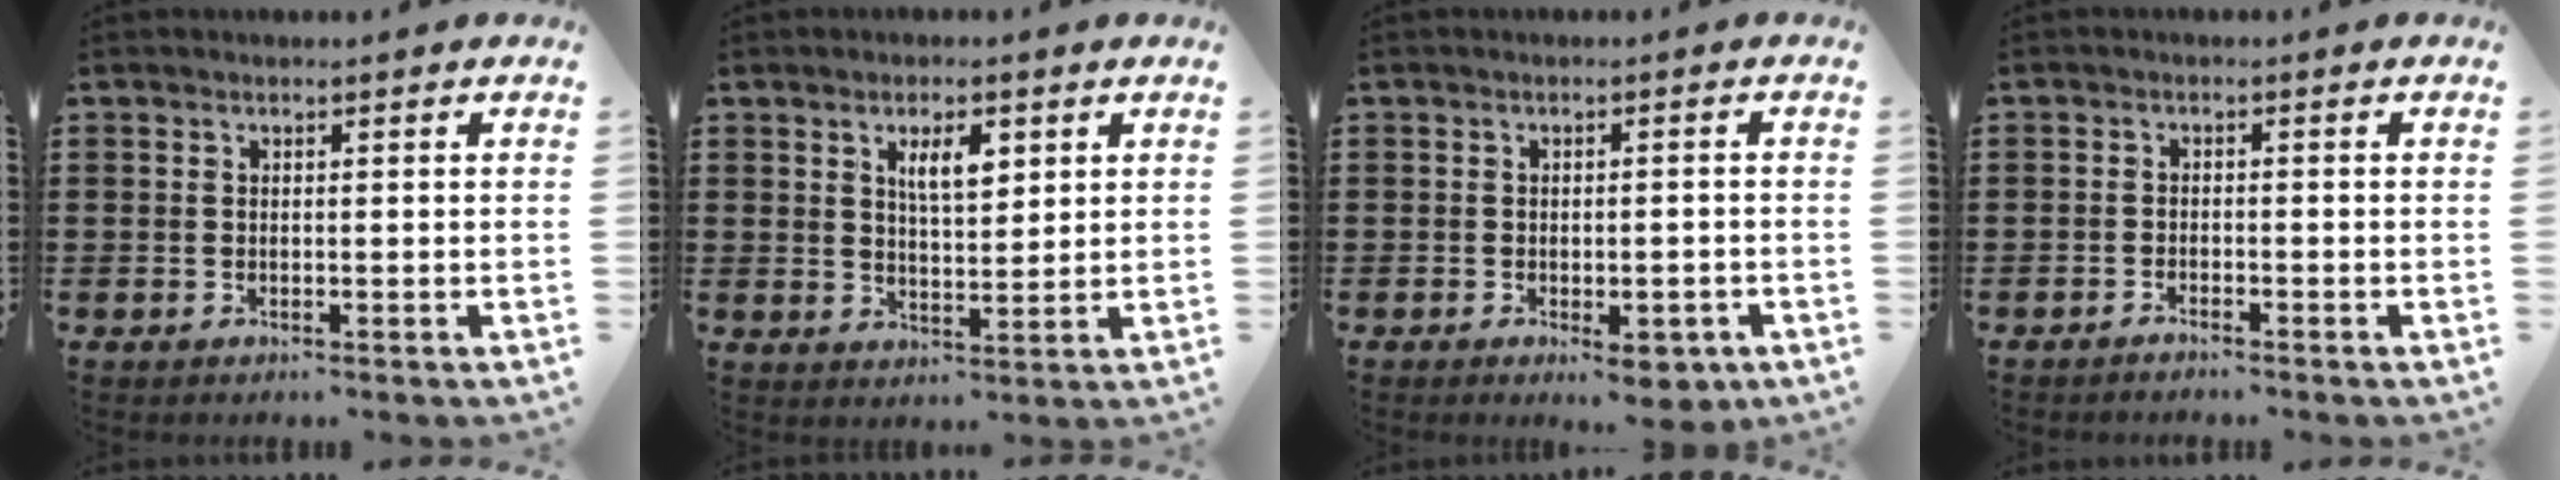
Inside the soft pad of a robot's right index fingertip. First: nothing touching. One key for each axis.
{"total": 4.7, "fx": 2.1, "fy": 1.6, "fz": 3.8, "tx": -0.073, "ty": 0.005, "tz": 0.034}
{"total": 3.8, "fx": -2.3, "fy": 1.1, "fz": 2.8, "tx": -0.044, "ty": 0.001, "tz": -0.039}
{"total": 1.2, "fx": -1.2, "fy": 0.0, "fz": 0.1, "tx": -0.005, "ty": 0.003, "tz": -0.025}